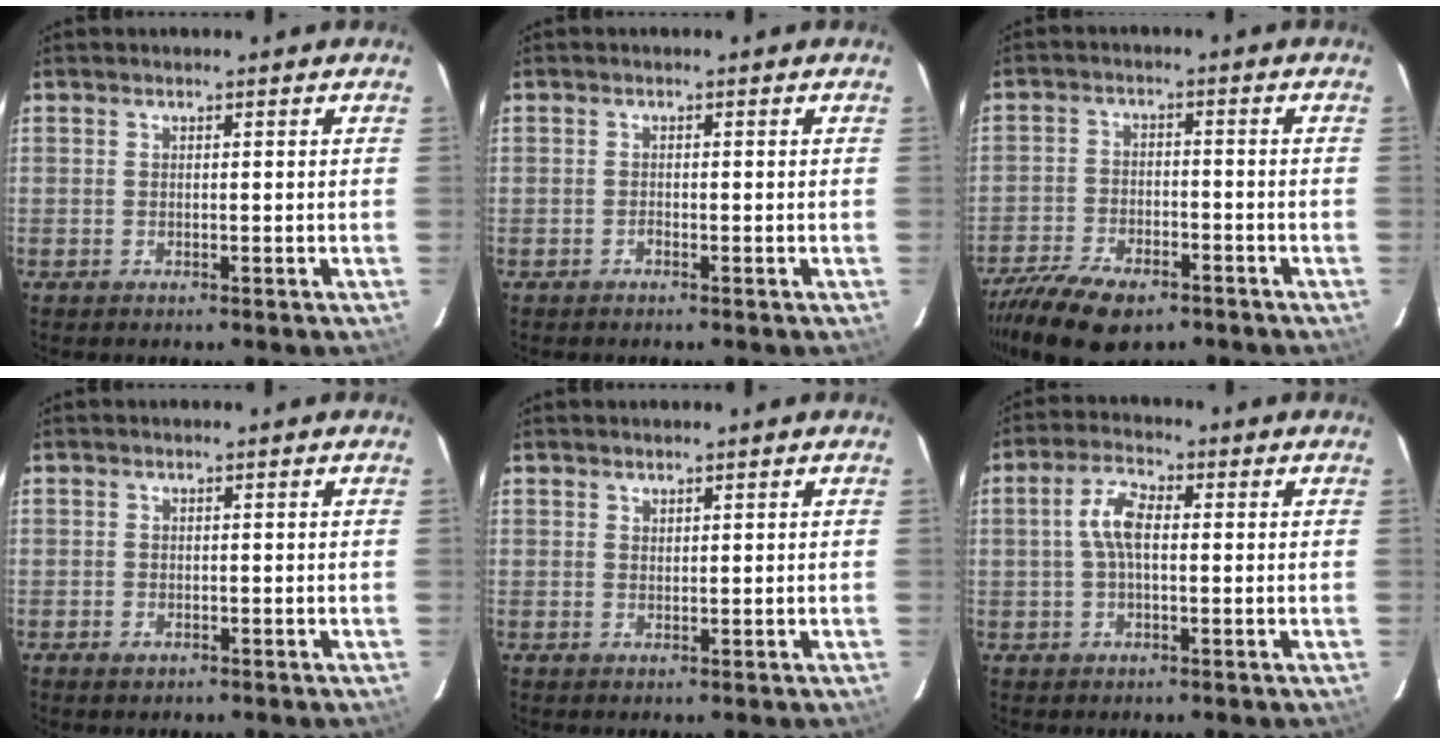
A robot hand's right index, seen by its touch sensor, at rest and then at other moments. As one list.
[{"total": 0.6, "force": [-0.5, 0.2, 0.1], "torque": [-0.001, 0.001, -0.012]}, {"total": 13.9, "force": [-10.2, 6.0, 7.4], "torque": [-0.176, -0.026, -0.178]}, {"total": 1.3, "force": [-0.8, 0.8, 0.5], "torque": [-0.009, 0.000, -0.014]}, {"total": 0.8, "force": [0.7, 0.3, 0.0], "torque": [0.000, 0.002, 0.014]}, {"total": 5.7, "force": [0.2, 2.7, 5.1], "torque": [-0.104, 0.015, 0.003]}]